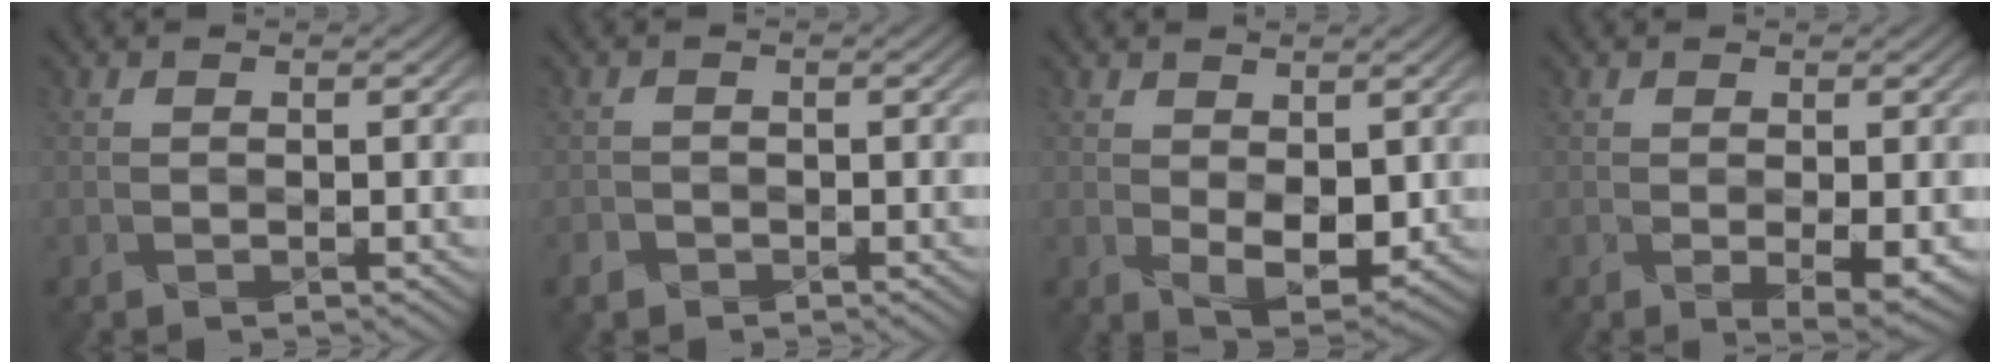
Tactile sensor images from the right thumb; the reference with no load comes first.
{"total": 1.2, "force": [-1.1, 0.3, -0.4], "torque": [0.002, -0.011, -0.016]}
{"total": 3.9, "force": [0.6, 2.2, 3.1], "torque": [-0.065, -0.017, 0.025]}
{"total": 2.4, "force": [-0.2, 0.5, 2.4], "torque": [-0.045, -0.006, 0.005]}